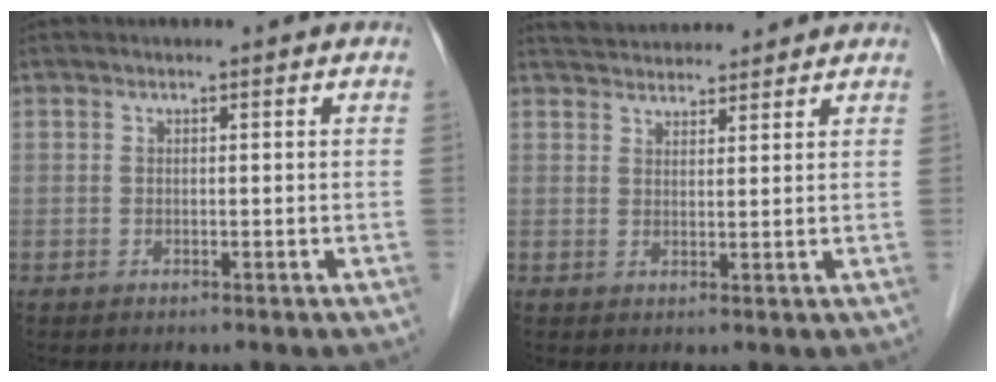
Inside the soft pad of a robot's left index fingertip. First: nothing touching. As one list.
[{"total": 7.2, "force": [6.9, 1.4, 1.5], "torque": [-0.024, 0.030, 0.104]}]